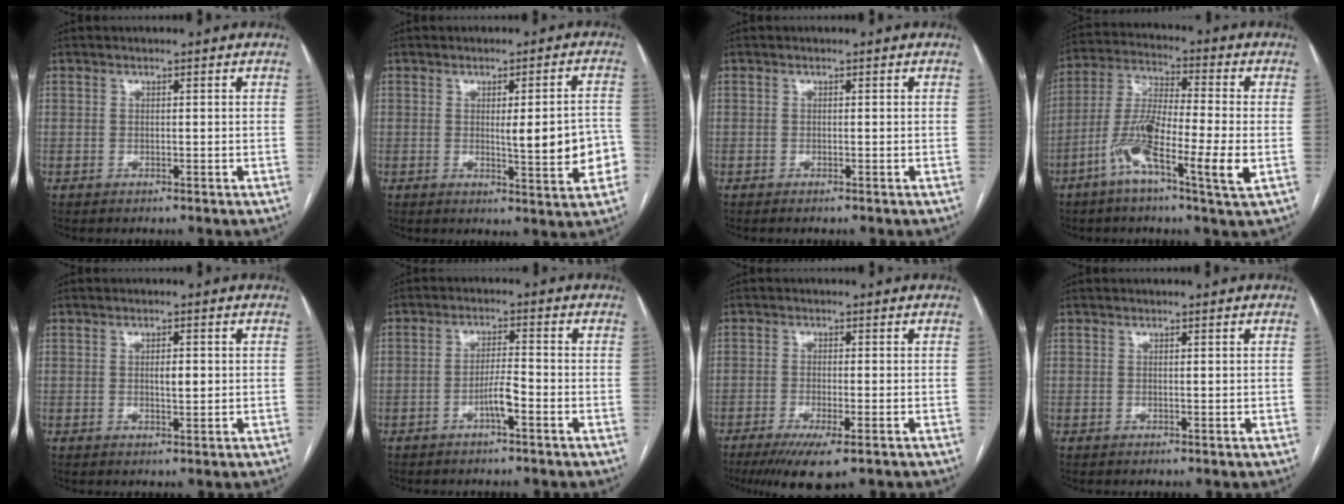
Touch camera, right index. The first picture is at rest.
{"total": 9.1, "force": [-1.4, 1.6, 8.8], "torque": [-0.104, 0.004, -0.014]}
{"total": 0.0}
{"total": 13.0, "force": [-4.7, 1.0, 12.1], "torque": [-0.240, -0.006, -0.094]}
{"total": 2.3, "force": [0.2, 0.7, 2.2], "torque": [-0.036, 0.000, 0.003]}
{"total": 3.7, "force": [-1.9, 0.2, 3.2], "torque": [-0.059, 0.003, -0.034]}
{"total": 6.8, "force": [-4.2, 0.9, 5.2], "torque": [-0.085, -0.018, -0.066]}
{"total": 0.0}